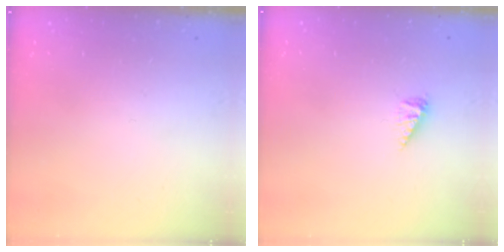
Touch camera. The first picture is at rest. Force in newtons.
{"total": 2.5, "press": 2.5, "slide": 0.3}